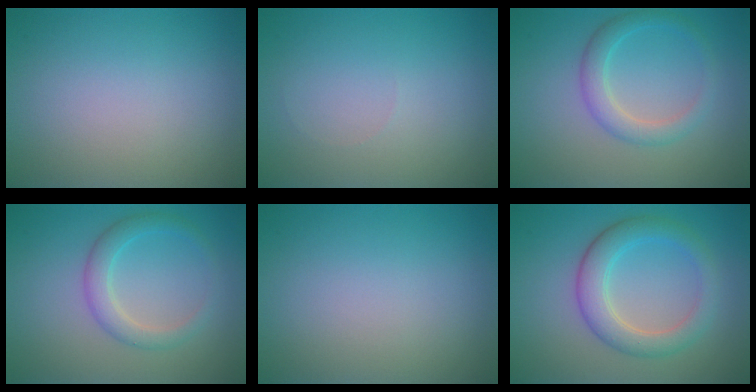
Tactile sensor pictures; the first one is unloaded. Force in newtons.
{"total": 0.0}
{"total": 2.7, "press": 2.7, "slide": 0.1}
{"total": 2.6, "press": 2.6, "slide": 0.1}
{"total": 0.0}
{"total": 5.3, "press": 5.3, "slide": 0.0}